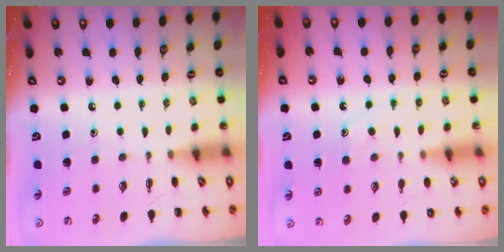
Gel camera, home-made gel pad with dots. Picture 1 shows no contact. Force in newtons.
{"total": 10.0, "press": 9.9, "slide": 0.7}